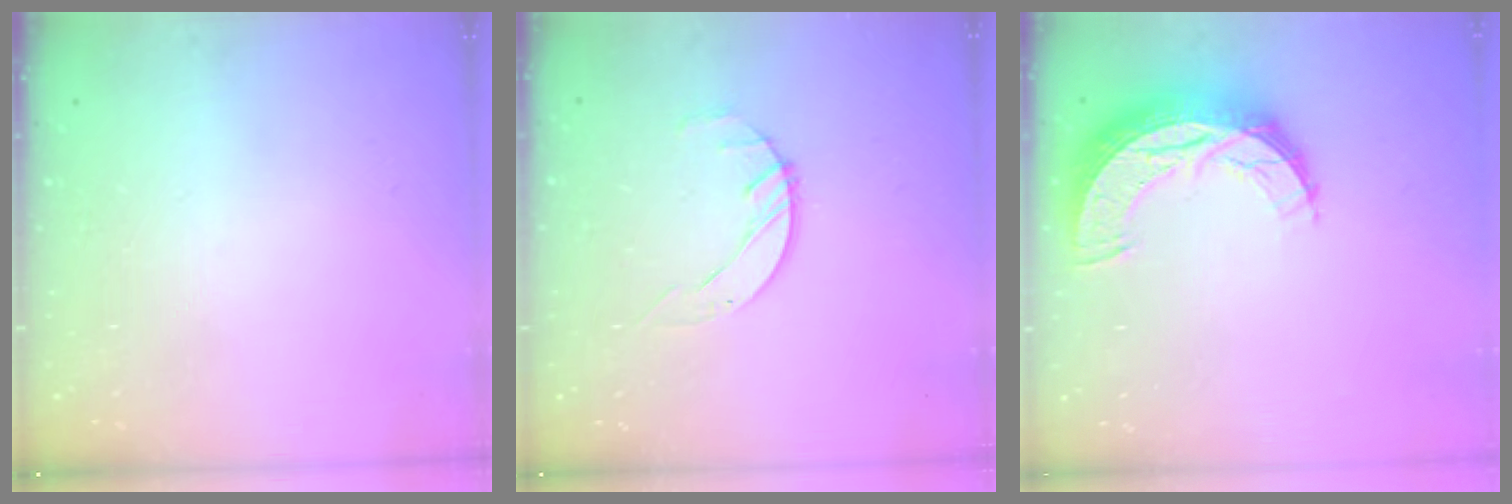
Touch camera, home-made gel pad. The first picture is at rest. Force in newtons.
{"total": 2.1, "press": 2.0, "slide": 0.3}
{"total": 11.1, "press": 11.1, "slide": 0.7}